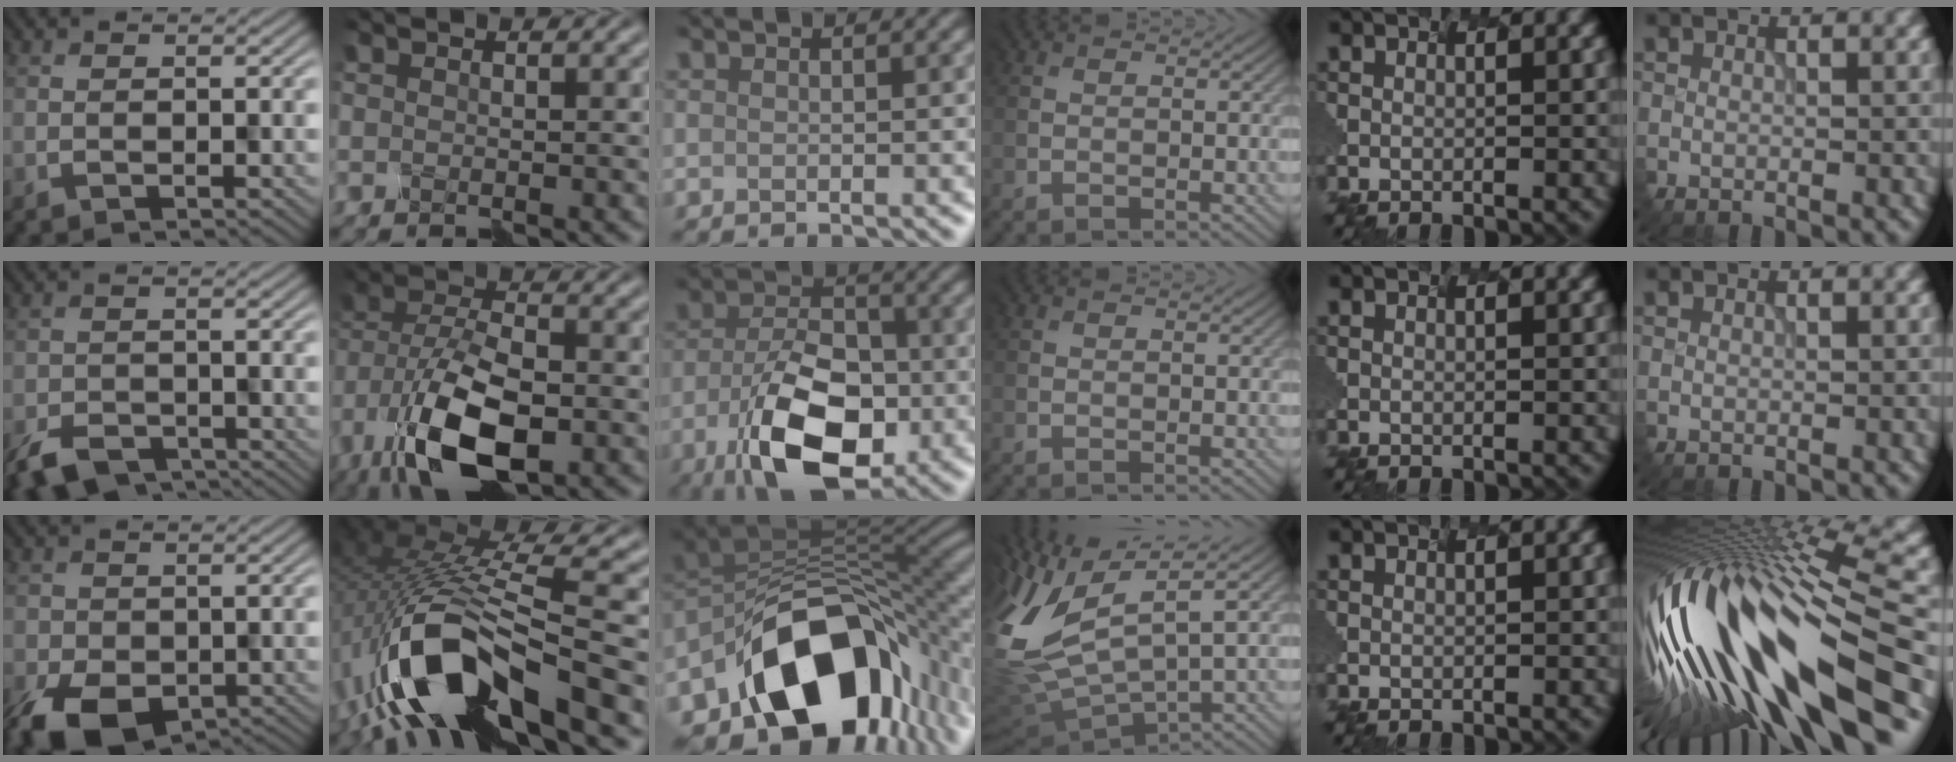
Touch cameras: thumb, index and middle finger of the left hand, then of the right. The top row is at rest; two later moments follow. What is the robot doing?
{"motion": "disassemble", "object": "markers"}